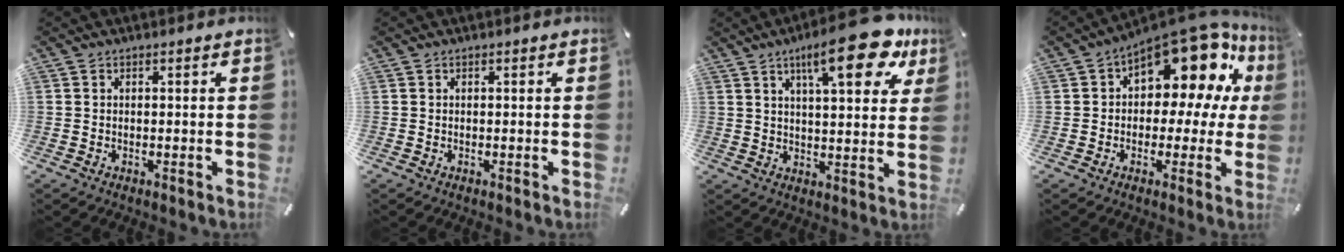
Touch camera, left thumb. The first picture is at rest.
{"total": 0.0}
{"total": 18.4, "force": [10.1, 5.7, 14.3], "torque": [-0.211, -0.041, 0.154]}
{"total": 16.5, "force": [9.0, 8.8, 10.7], "torque": [-0.148, -0.075, 0.150]}